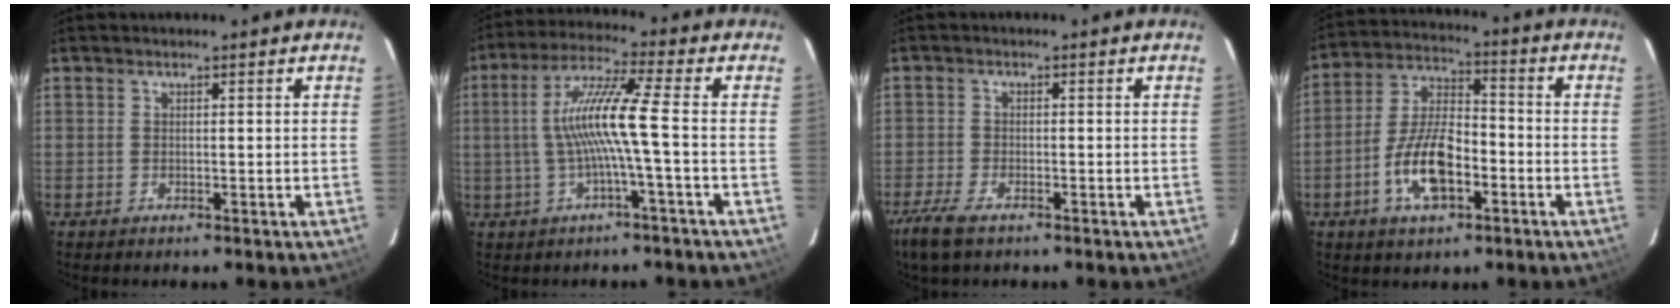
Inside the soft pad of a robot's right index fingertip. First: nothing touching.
{"total": 10.0, "force": [-1.2, -1.1, 9.9], "torque": [-0.192, 0.008, -0.019]}
{"total": 5.9, "force": [-4.2, 2.0, 3.6], "torque": [-0.100, -0.015, -0.083]}
{"total": 12.2, "force": [-4.8, 5.5, 9.8], "torque": [-0.204, 0.007, -0.085]}